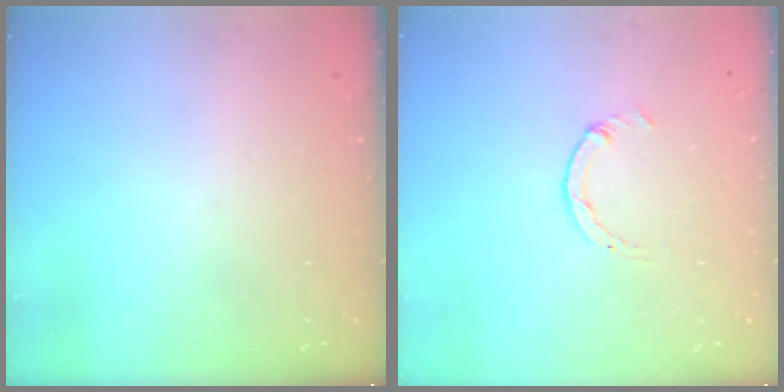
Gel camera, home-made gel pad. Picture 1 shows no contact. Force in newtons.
{"total": 1.1, "press": 1.1, "slide": 0.2}